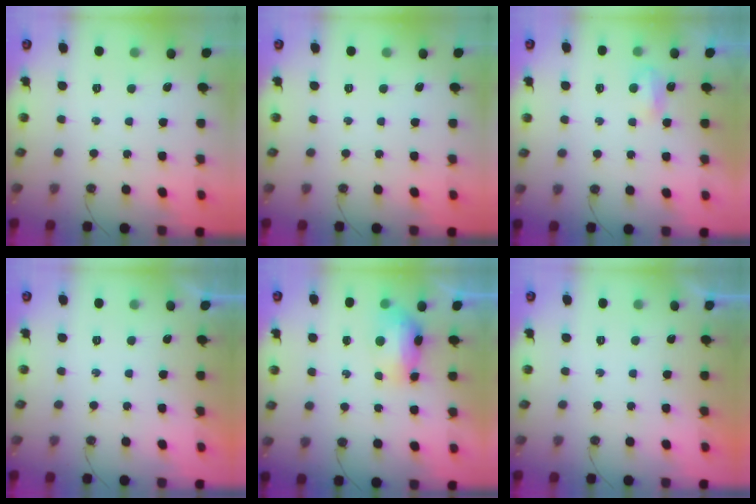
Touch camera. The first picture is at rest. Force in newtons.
{"total": 0.0}
{"total": 3.9, "press": 3.9, "slide": 0.7}
{"total": 0.0}
{"total": 10.4, "press": 8.7, "slide": 5.7}
{"total": 0.0}